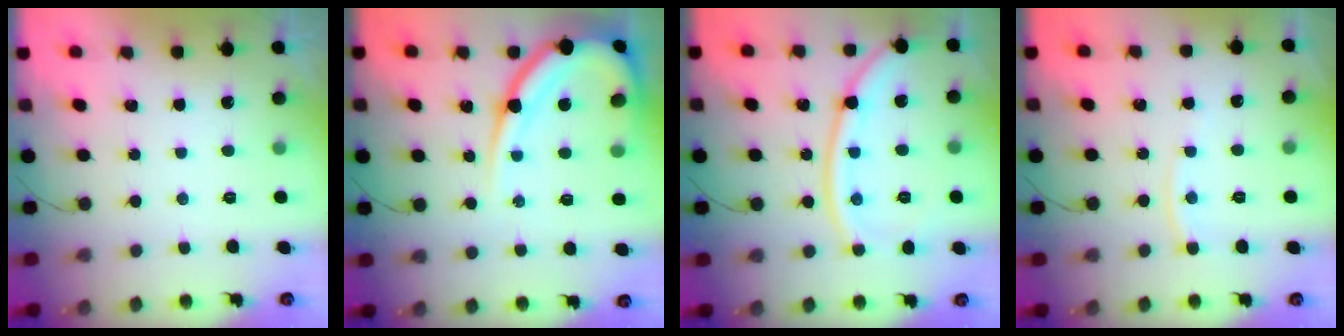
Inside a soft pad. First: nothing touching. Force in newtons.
{"total": 16.4, "press": 16.3, "slide": 1.6}
{"total": 14.0, "press": 13.9, "slide": 1.1}
{"total": 4.9, "press": 4.8, "slide": 0.5}